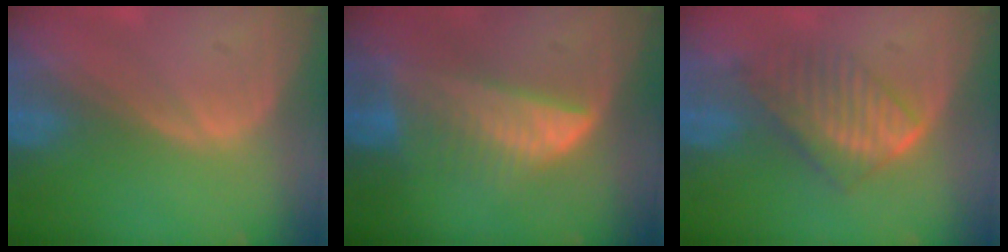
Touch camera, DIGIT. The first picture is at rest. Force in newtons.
{"total": 6.4, "press": 6.3, "slide": 1.0}
{"total": 6.4, "press": 6.3, "slide": 1.4}